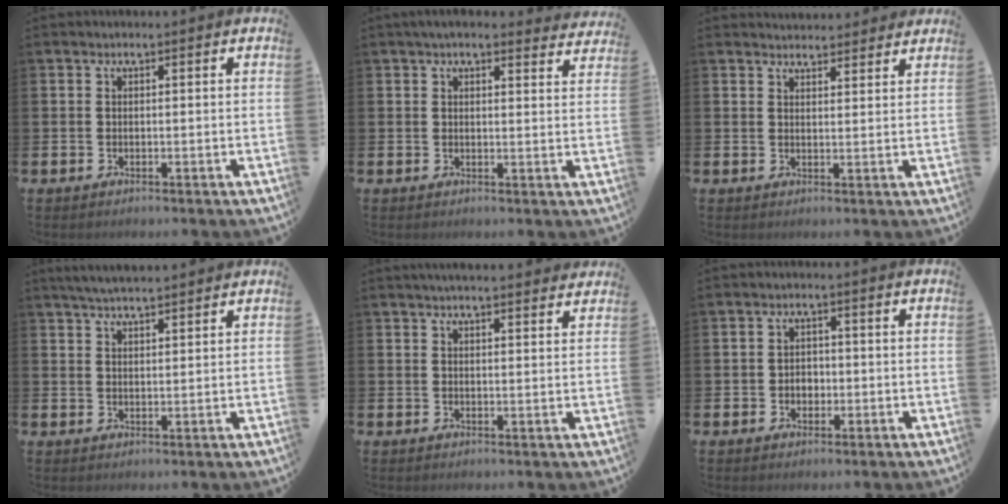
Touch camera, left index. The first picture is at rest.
{"total": 3.6, "force": [3.4, 0.7, 1.1], "torque": [-0.027, -0.011, 0.061]}
{"total": 3.2, "force": [3.1, 0.6, -0.2], "torque": [0.006, -0.019, 0.056]}
{"total": 4.0, "force": [3.8, 0.3, 1.1], "torque": [-0.031, -0.010, 0.070]}
{"total": 3.1, "force": [3.0, 0.1, 0.6], "torque": [-0.017, -0.011, 0.056]}
{"total": 2.2, "force": [-0.5, 1.8, 1.1], "torque": [-0.006, -0.001, -0.016]}